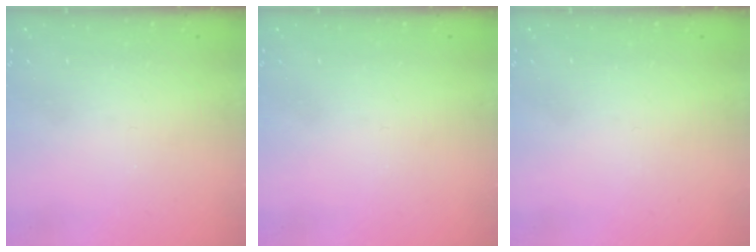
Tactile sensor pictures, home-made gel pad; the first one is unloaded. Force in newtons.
{"total": 0.0}
{"total": 0.0}